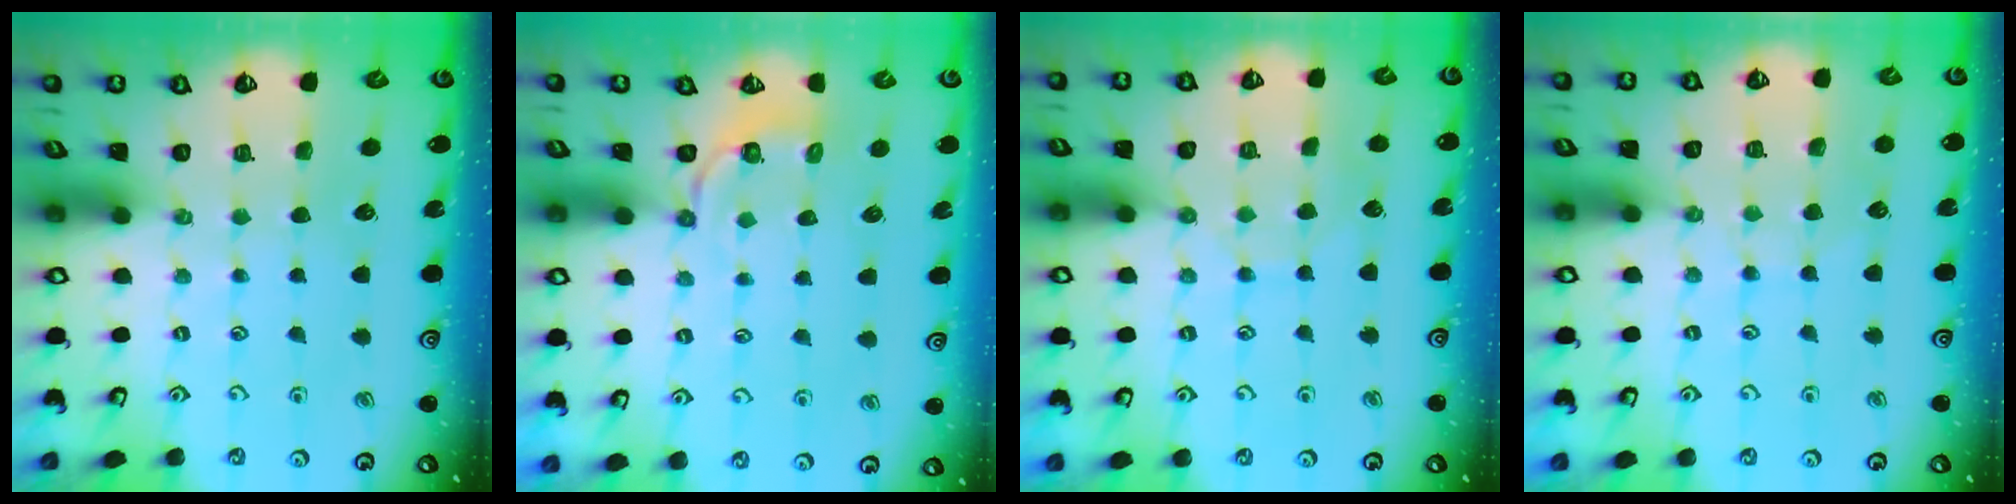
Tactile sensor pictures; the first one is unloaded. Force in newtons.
{"total": 3.7, "press": 2.7, "slide": 2.5}
{"total": 5.0, "press": 5.0, "slide": 0.4}
{"total": 5.2, "press": 5.1, "slide": 0.7}